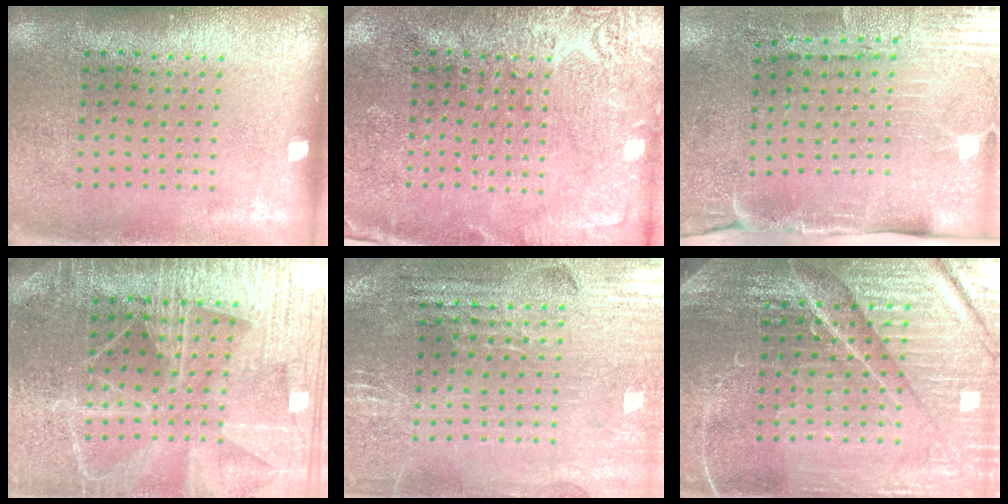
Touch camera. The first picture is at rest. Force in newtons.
{"total": 2.8, "press": 2.8, "slide": 0.3}
{"total": 4.6, "press": 3.8, "slide": 2.6}
{"total": 5.1, "press": 4.6, "slide": 2.2}
{"total": 2.9, "press": 2.8, "slide": 0.4}
{"total": 6.1, "press": 5.5, "slide": 2.7}